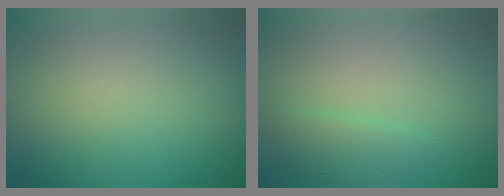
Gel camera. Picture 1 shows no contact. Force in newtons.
{"total": 1.6, "press": 1.6, "slide": 0.1}